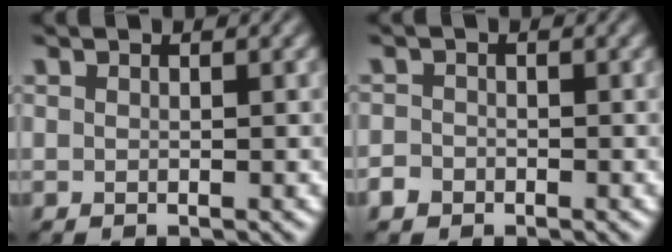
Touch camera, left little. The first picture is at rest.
{"total": 1.4, "force": [-0.8, 1.1, 0.3], "torque": [0.001, 0.001, -0.019]}